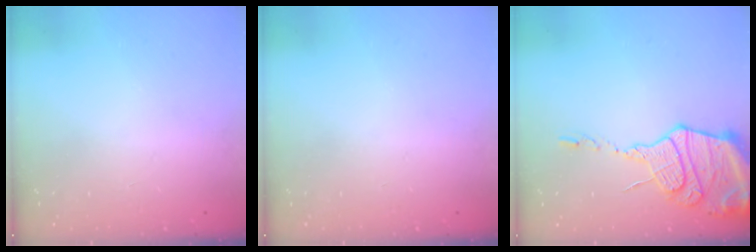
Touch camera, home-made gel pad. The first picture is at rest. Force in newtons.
{"total": 0.0}
{"total": 16.4, "press": 16.3, "slide": 1.7}